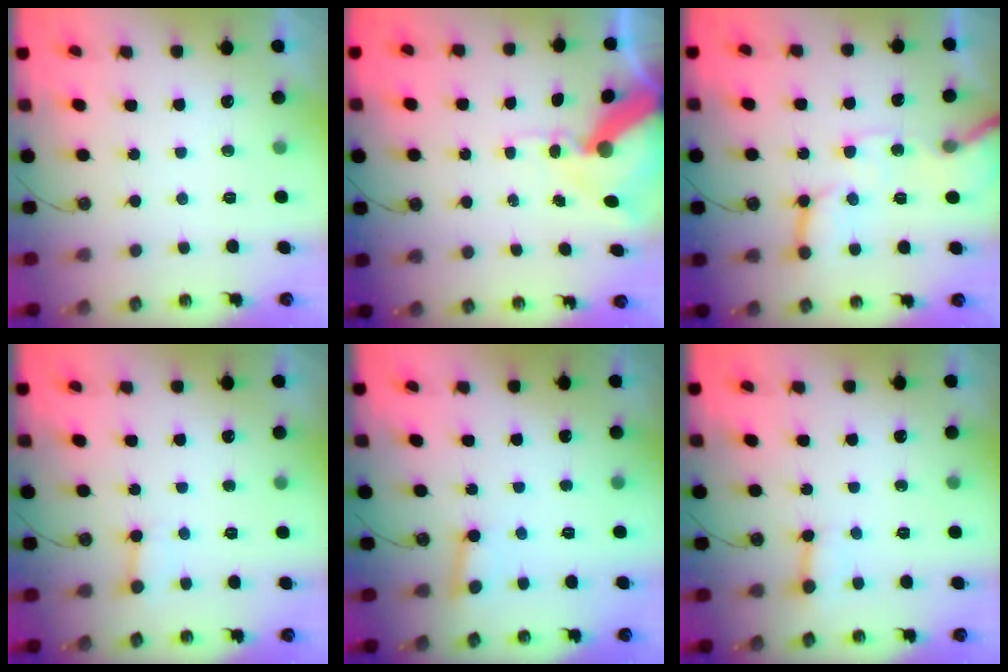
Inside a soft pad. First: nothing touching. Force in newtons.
{"total": 13.9, "press": 13.7, "slide": 1.9}
{"total": 11.7, "press": 11.6, "slide": 1.5}
{"total": 2.9, "press": 2.9, "slide": 0.3}
{"total": 2.8, "press": 2.7, "slide": 0.6}
{"total": 3.0, "press": 2.9, "slide": 0.5}